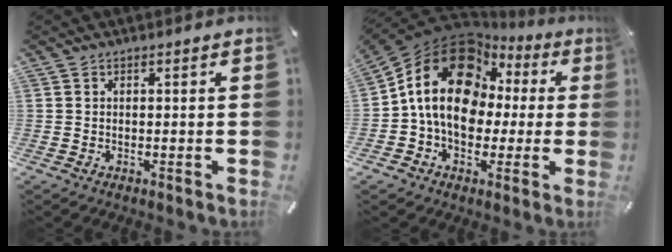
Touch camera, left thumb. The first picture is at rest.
{"total": 18.1, "force": [3.4, 14.2, 10.5], "torque": [-0.203, -0.012, 0.063]}